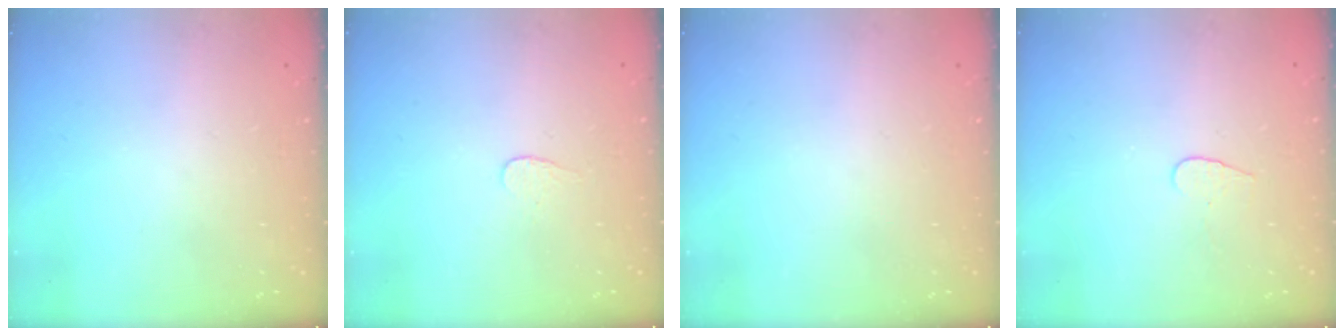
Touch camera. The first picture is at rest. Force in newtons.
{"total": 2.7, "press": 2.7, "slide": 0.3}
{"total": 0.0}
{"total": 4.0, "press": 4.0, "slide": 0.4}